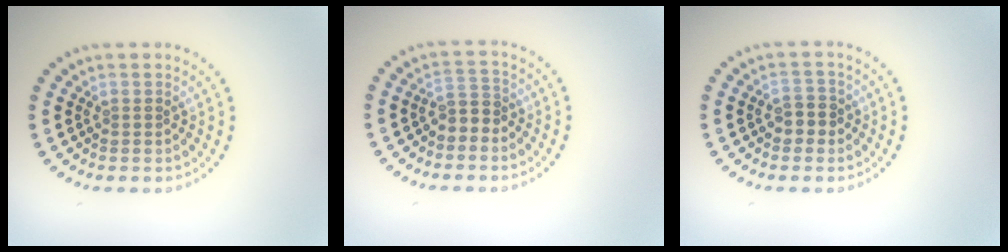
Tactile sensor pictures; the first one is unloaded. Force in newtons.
{"total": 1.8, "press": 1.6, "slide": 0.9}
{"total": 1.9, "press": 1.9, "slide": 0.5}